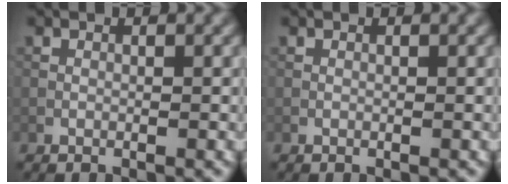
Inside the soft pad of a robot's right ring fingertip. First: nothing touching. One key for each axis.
{"total": 0.0}